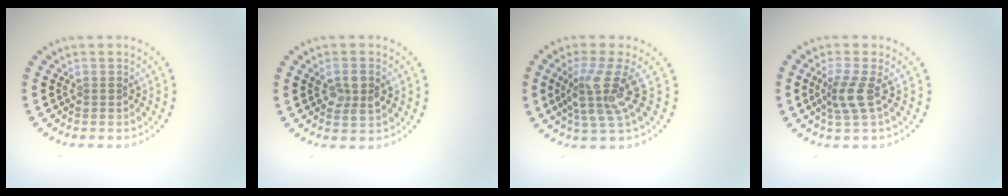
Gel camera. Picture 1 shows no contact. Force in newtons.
{"total": 2.5, "press": 2.4, "slide": 0.4}
{"total": 4.2, "press": 3.1, "slide": 2.9}
{"total": 2.3, "press": 1.8, "slide": 1.5}